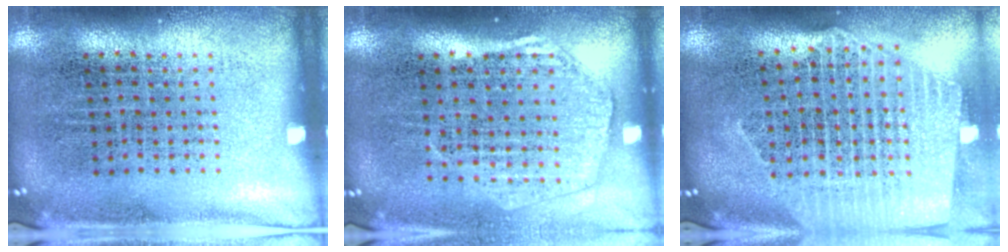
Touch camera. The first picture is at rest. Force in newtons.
{"total": 1.9, "press": 1.7, "slide": 0.8}
{"total": 2.5, "press": 2.1, "slide": 1.3}